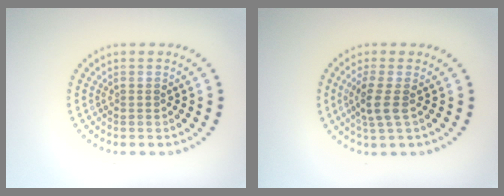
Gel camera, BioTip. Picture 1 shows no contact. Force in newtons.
{"total": 2.4, "press": 2.0, "slide": 1.3}